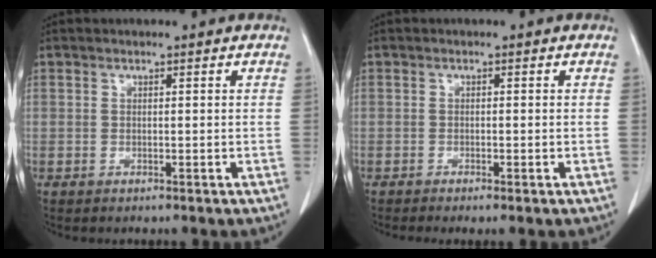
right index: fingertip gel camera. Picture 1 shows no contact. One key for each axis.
{"total": 2.1, "fx": -0.8, "fy": 0.6, "fz": 1.8, "tx": -0.044, "ty": -0.002, "tz": -0.011}